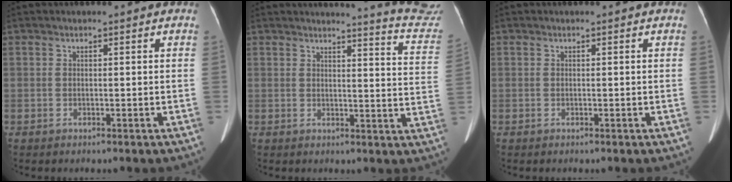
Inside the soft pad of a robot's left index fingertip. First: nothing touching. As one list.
[{"total": 12.6, "force": [12.5, -1.2, 1.1], "torque": [-0.002, -0.118, 0.109]}, {"total": 0.0}]